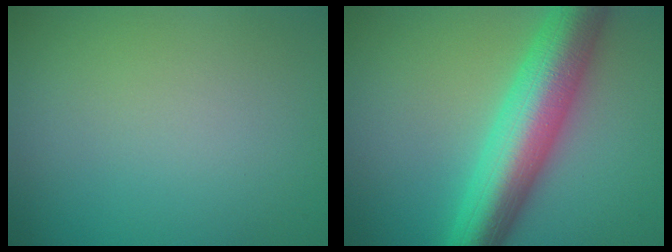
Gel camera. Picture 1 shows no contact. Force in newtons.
{"total": 9.2, "press": 9.2, "slide": 0.4}